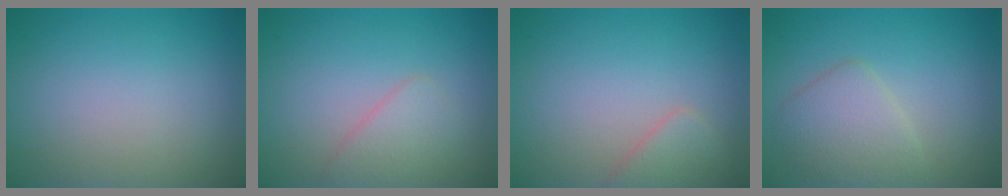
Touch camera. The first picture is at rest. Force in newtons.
{"total": 2.1, "press": 2.1, "slide": 0.1}
{"total": 1.9, "press": 1.9, "slide": 0.2}
{"total": 3.3, "press": 3.3, "slide": 0.2}